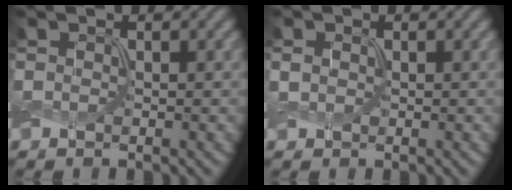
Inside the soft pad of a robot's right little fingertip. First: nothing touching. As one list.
[{"total": 0.5, "force": [-0.3, 0.4, 0.0], "torque": [-0.013, 0.000, 0.001]}]